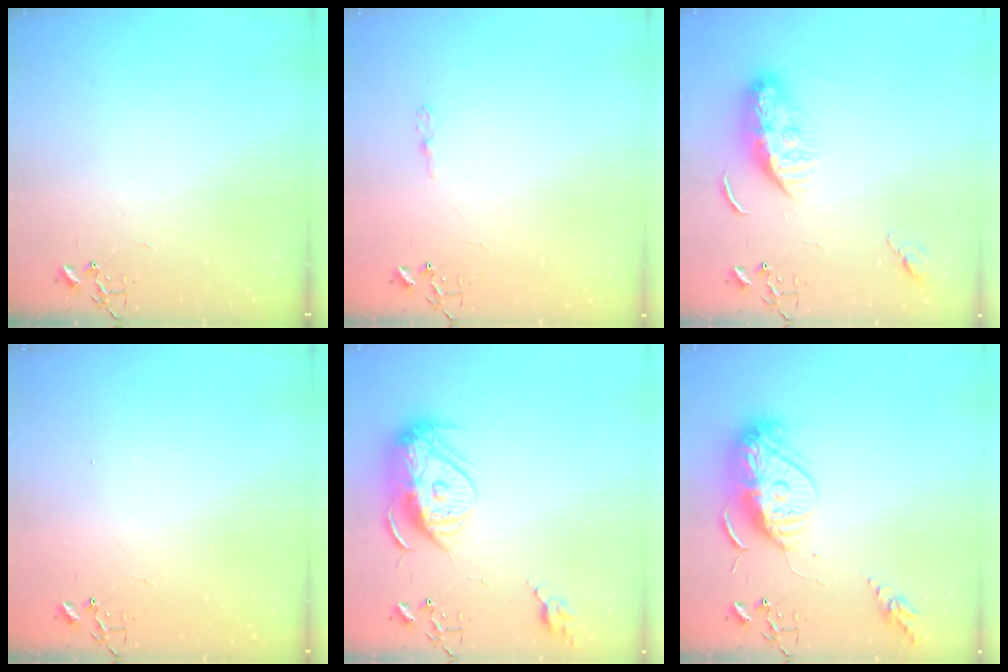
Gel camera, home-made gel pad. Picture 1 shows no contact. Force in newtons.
{"total": 3.6, "press": 3.6, "slide": 0.4}
{"total": 10.3, "press": 10.2, "slide": 0.9}
{"total": 1.1, "press": 1.1, "slide": 0.1}
{"total": 15.7, "press": 15.6, "slide": 1.9}
{"total": 14.7, "press": 14.6, "slide": 1.3}